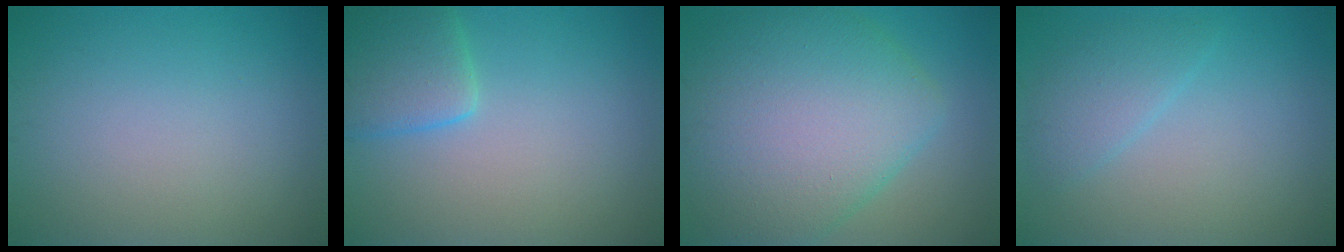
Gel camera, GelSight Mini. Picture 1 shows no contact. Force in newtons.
{"total": 3.8, "press": 3.8, "slide": 0.2}
{"total": 10.7, "press": 10.7, "slide": 0.4}
{"total": 2.3, "press": 2.3, "slide": 0.3}